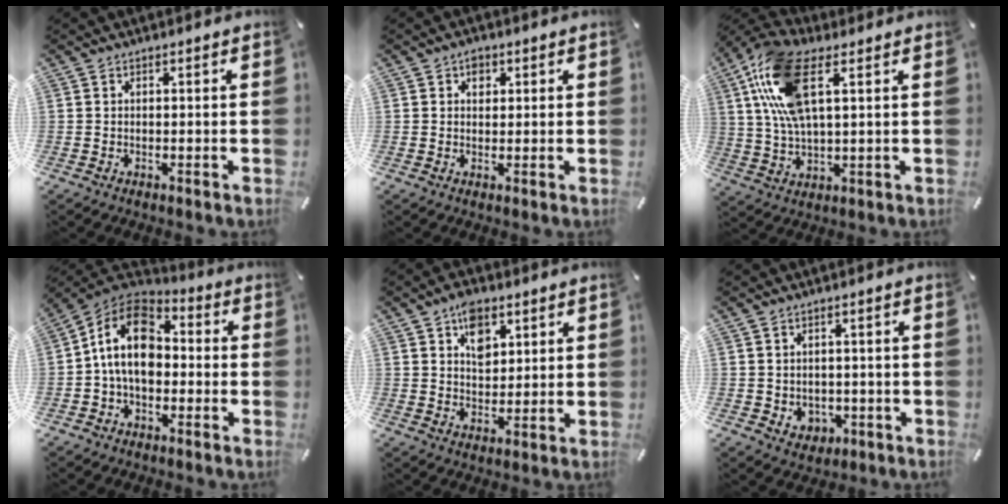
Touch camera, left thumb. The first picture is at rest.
{"total": 2.2, "force": [0.8, 1.8, 1.0], "torque": [-0.006, -0.001, 0.010]}
{"total": 15.4, "force": [6.4, 6.7, 12.4], "torque": [-0.271, 0.001, 0.116]}
{"total": 13.2, "force": [-0.4, 9.0, 9.7], "torque": [-0.199, 0.010, -0.011]}
{"total": 7.3, "force": [3.5, 5.1, 4.0], "torque": [-0.052, -0.008, 0.058]}
{"total": 3.4, "force": [0.1, 3.3, 0.7], "torque": [-0.003, -0.001, 0.000]}